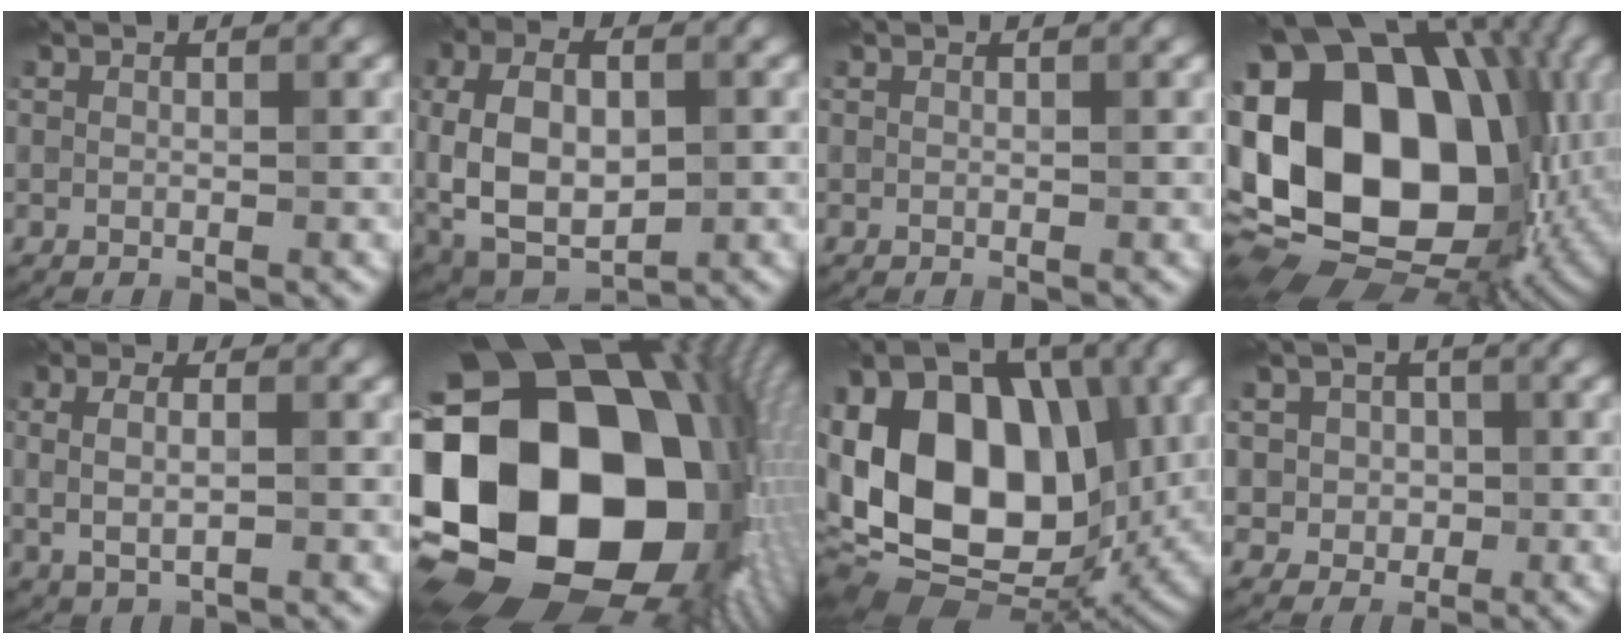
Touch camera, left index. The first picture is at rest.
{"total": 11.1, "force": [-0.4, 6.9, 8.7], "torque": [-0.185, 0.000, 0.009]}
{"total": 0.0}
{"total": 21.4, "force": [0.6, 15.2, 15.0], "torque": [-0.329, 0.006, 0.024]}
{"total": 2.9, "force": [0.2, 1.2, 2.6], "torque": [-0.066, -0.002, 0.010]}
{"total": 24.1, "force": [-1.1, 18.1, 15.8], "torque": [-0.293, -0.053, -0.053]}
{"total": 18.3, "force": [0.8, 12.6, 13.3], "torque": [-0.241, 0.023, 0.014]}
{"total": 3.7, "force": [0.4, 3.4, 1.4], "torque": [-0.014, 0.010, -0.002]}